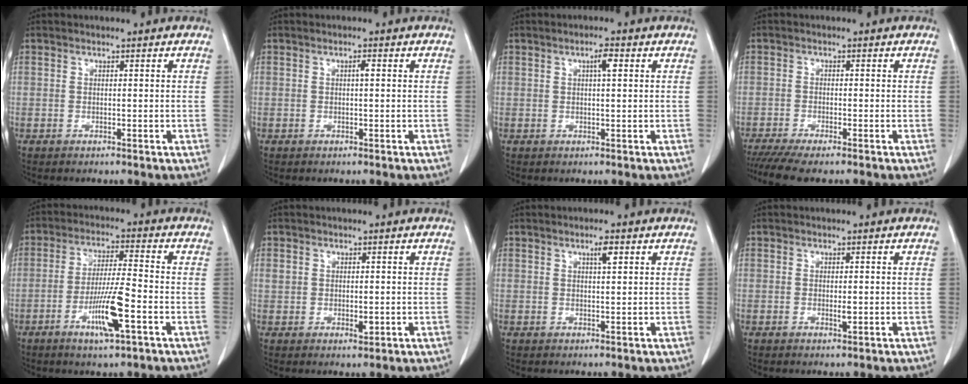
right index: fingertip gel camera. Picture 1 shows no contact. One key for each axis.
{"total": 0.8, "fx": 0.1, "fy": 0.1, "fz": 0.8, "tx": -0.015, "ty": 0.002, "tz": 0.002}
{"total": 2.2, "fx": 0.8, "fy": 0.3, "fz": 2.0, "tx": -0.035, "ty": 0.003, "tz": 0.012}
{"total": 5.6, "fx": -4.6, "fy": 0.1, "fz": 3.2, "tx": -0.049, "ty": -0.015, "tz": -0.079}
{"total": 8.8, "fx": -3.5, "fy": 0.2, "fz": 8.1, "tx": -0.153, "ty": -0.011, "tz": -0.065}
{"total": 2.5, "fx": 0.0, "fy": 1.7, "fz": 1.9, "tx": -0.030, "ty": -0.001, "tz": 0.006}
{"total": 2.0, "fx": 1.0, "fy": 0.2, "fz": 1.7, "tx": -0.032, "ty": 0.000, "tz": 0.017}
{"total": 1.0, "fx": -0.1, "fy": 0.2, "fz": 0.9, "tx": -0.018, "ty": -0.004, "tz": -0.001}